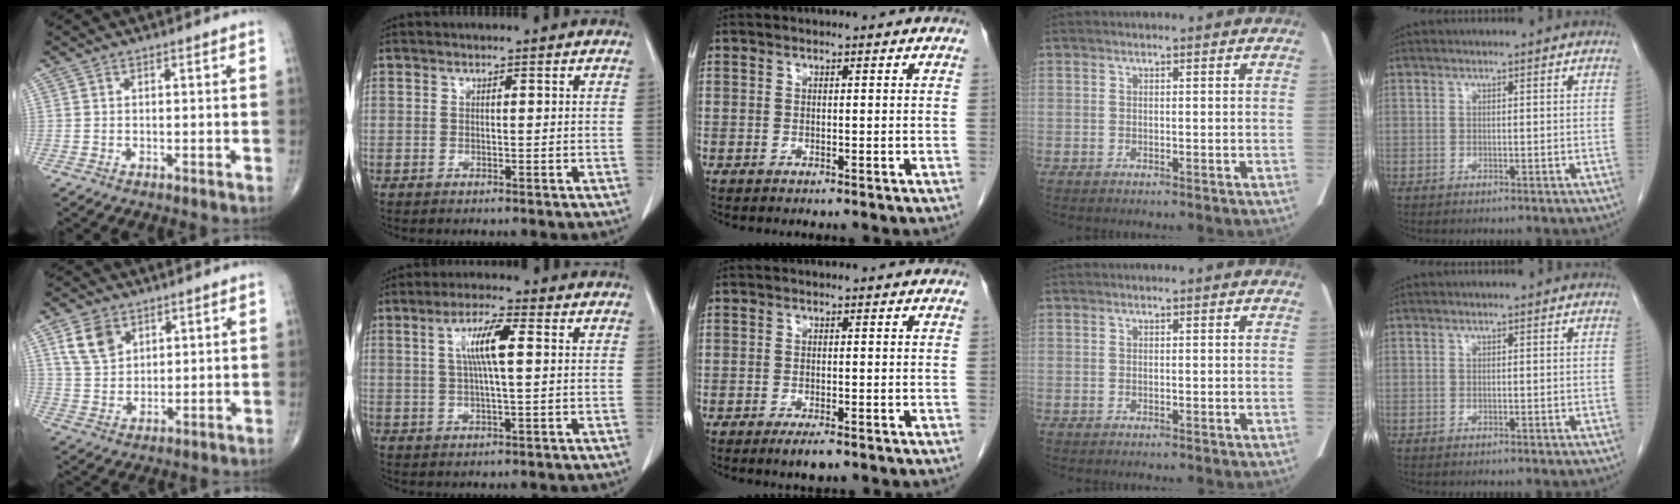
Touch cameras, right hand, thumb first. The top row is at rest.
{"thumb": {"total": 7.3, "force": [3.6, 5.0, 3.8], "torque": [-0.056, -0.014, 0.075]}, "index": {"total": 7.0, "force": [1.5, 1.0, 6.7], "torque": [-0.128, 0.009, 0.028]}, "middle": {"total": 2.6, "force": [-1.7, 0.6, 1.8], "torque": [-0.031, -0.003, -0.025]}}